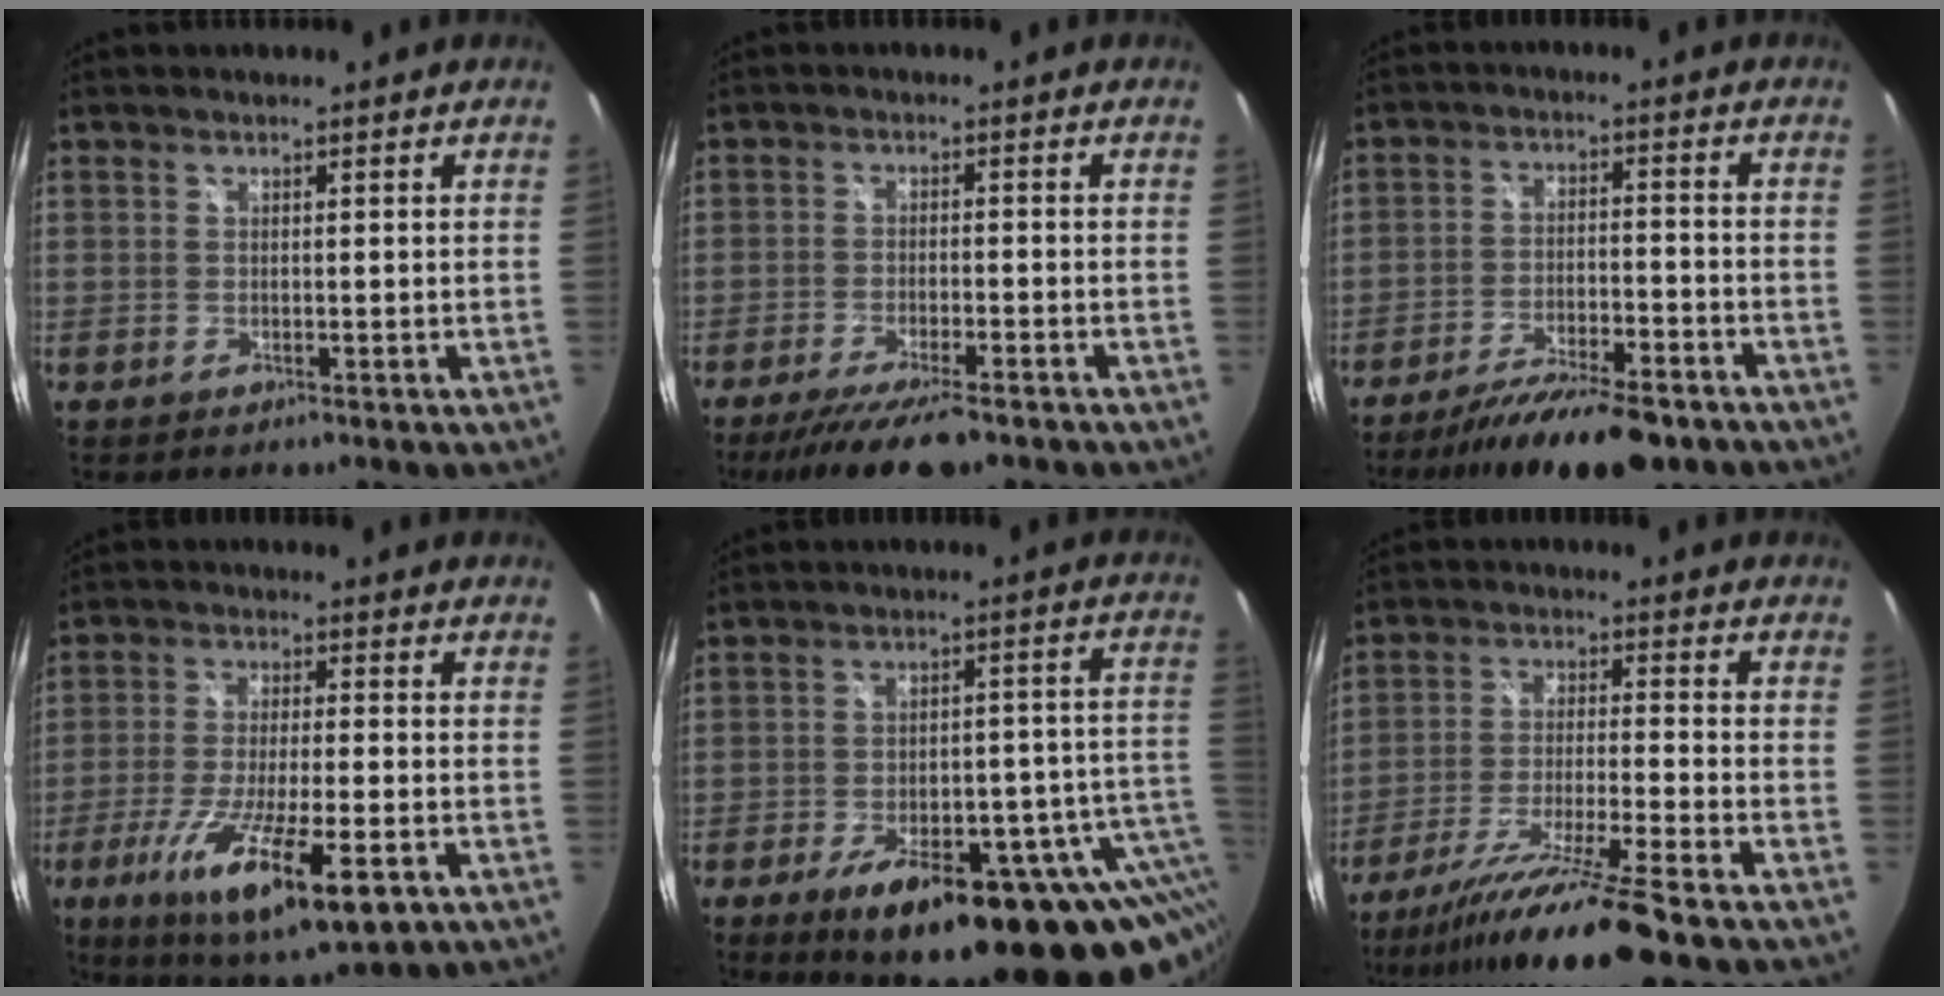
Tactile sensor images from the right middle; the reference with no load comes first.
{"total": 10.7, "force": [-8.4, 2.2, 6.2], "torque": [-0.135, -0.032, -0.140]}
{"total": 14.6, "force": [-11.4, 3.5, 8.3], "torque": [-0.158, -0.023, -0.177]}
{"total": 16.8, "force": [-7.4, 3.4, 14.7], "torque": [-0.284, -0.050, -0.123]}
{"total": 25.1, "force": [-11.5, 8.8, 20.5], "torque": [-0.279, -0.022, -0.142]}
{"total": 14.2, "force": [-11.8, -1.9, 7.8], "torque": [-0.156, -0.028, -0.204]}